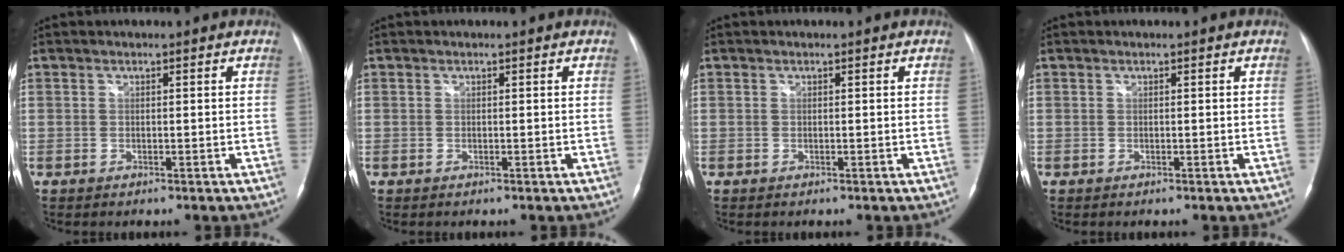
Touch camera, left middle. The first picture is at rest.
{"total": 0.0}
{"total": 0.0}
{"total": 0.0}